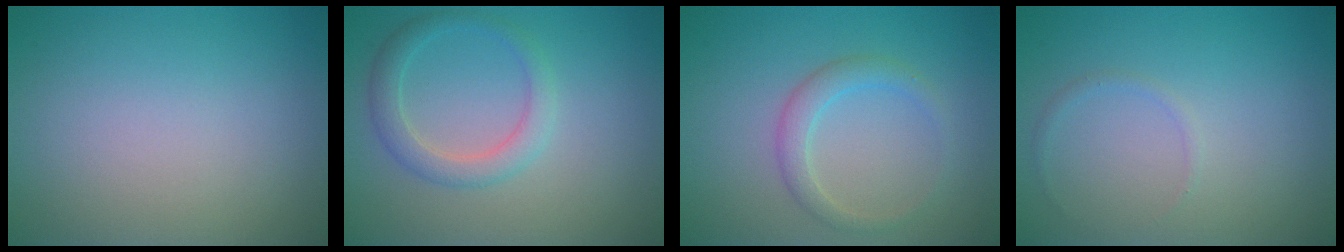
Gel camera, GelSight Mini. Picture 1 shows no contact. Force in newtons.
{"total": 2.7, "press": 2.7, "slide": 0.2}
{"total": 2.1, "press": 2.1, "slide": 0.2}
{"total": 0.6, "press": 0.6, "slide": 0.0}